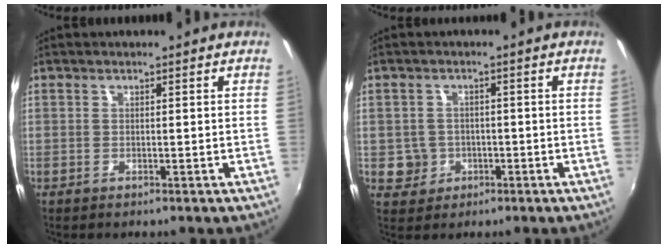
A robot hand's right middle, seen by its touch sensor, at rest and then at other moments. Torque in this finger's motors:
{"motor_torque": [0.03, -0.15, -0.06, -0.01]}